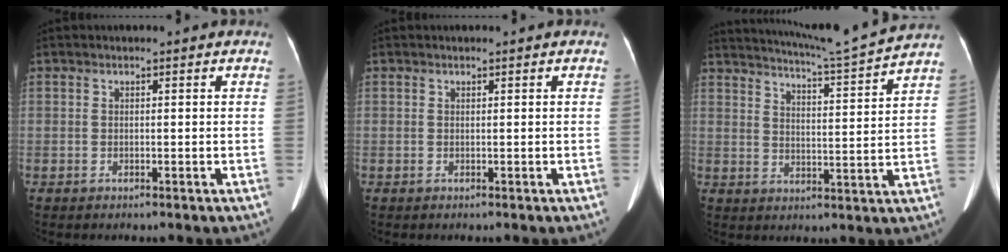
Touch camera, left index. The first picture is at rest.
{"total": 0.0}
{"total": 12.0, "force": [11.3, -2.4, 3.1], "torque": [-0.066, -0.035, 0.163]}